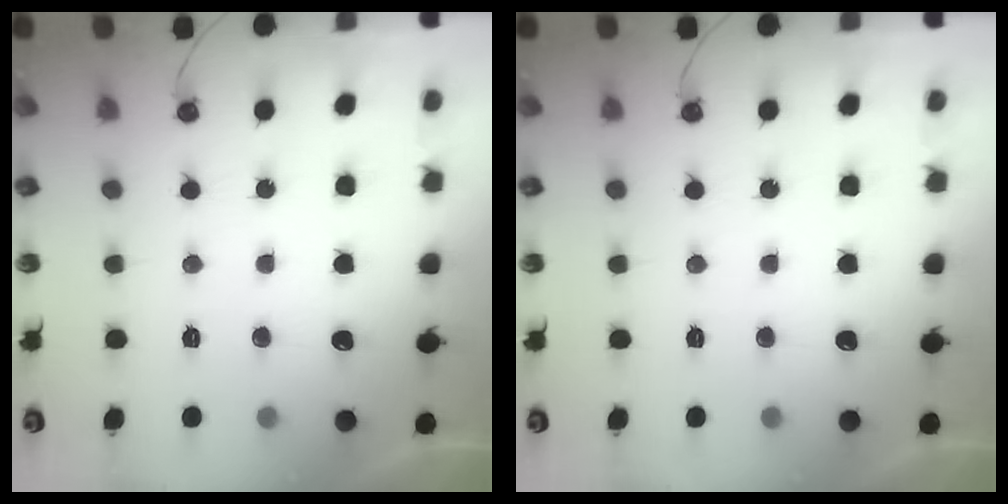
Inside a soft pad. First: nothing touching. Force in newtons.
{"total": 0.0}